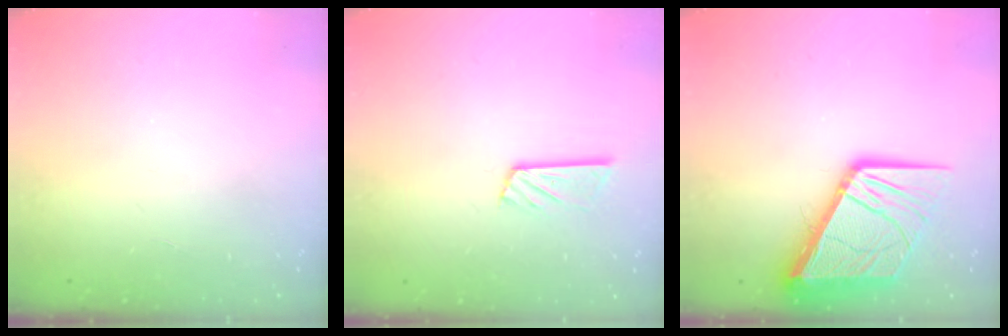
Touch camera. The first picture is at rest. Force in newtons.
{"total": 7.0, "press": 7.0, "slide": 0.5}
{"total": 16.0, "press": 15.9, "slide": 2.0}